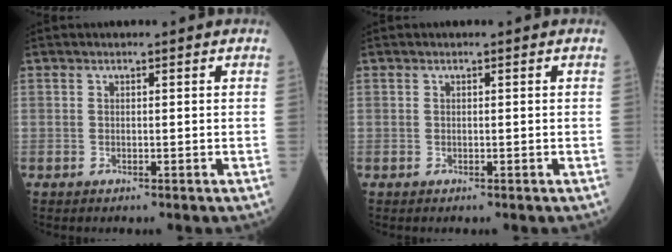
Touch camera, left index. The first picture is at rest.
{"total": 0.0}